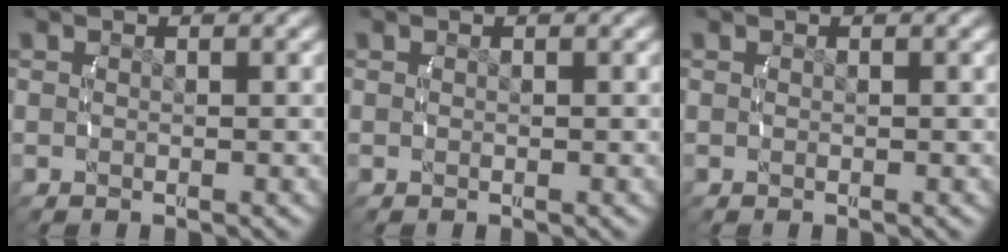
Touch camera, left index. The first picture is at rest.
{"total": 0.0}
{"total": 0.0}